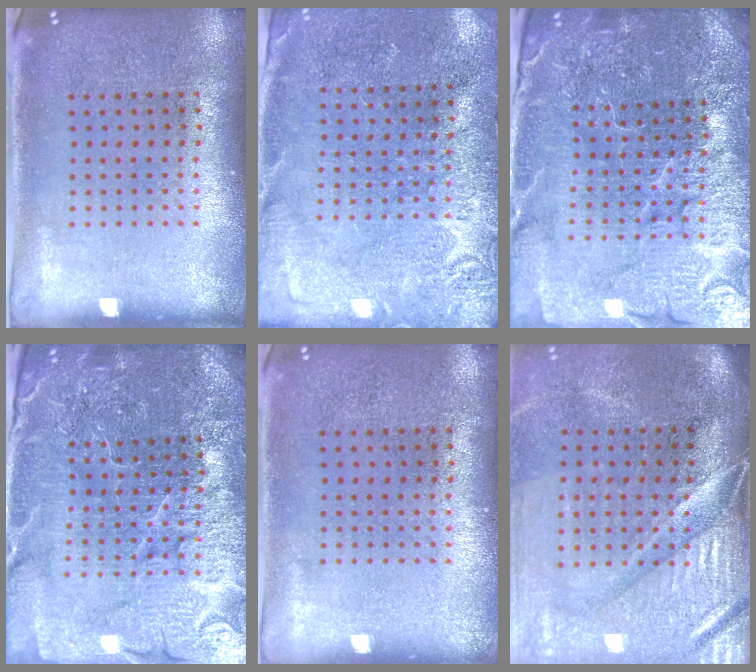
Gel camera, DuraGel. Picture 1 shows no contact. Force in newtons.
{"total": 2.7, "press": 2.7, "slide": 0.4}
{"total": 5.5, "press": 5.0, "slide": 2.3}
{"total": 5.7, "press": 5.1, "slide": 2.4}
{"total": 0.0}
{"total": 4.6, "press": 3.9, "slide": 2.4}